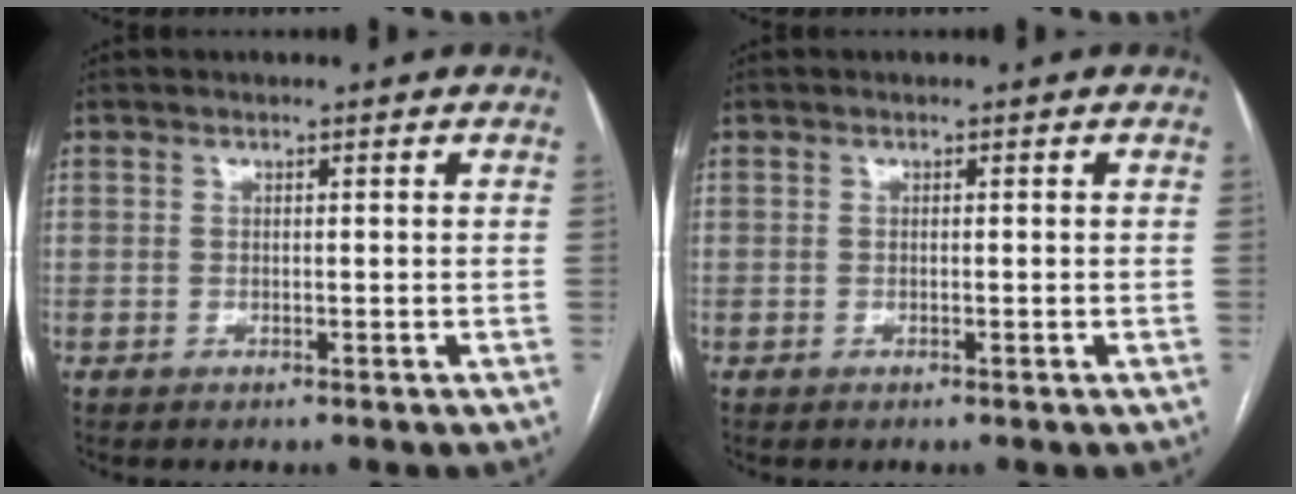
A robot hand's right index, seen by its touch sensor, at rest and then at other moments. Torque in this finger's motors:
{"motor_torque": [-0.02, 0.00, 0.00, 0.00]}